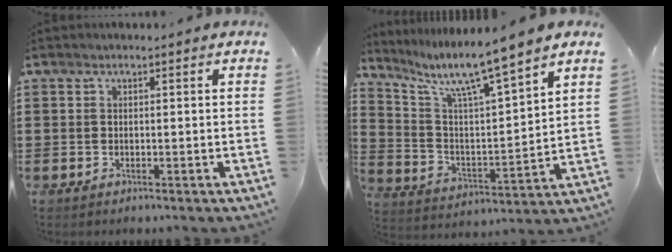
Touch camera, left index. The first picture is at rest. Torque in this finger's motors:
{"motor_torque": [2.14, 0.00, 0.36, 0.21]}